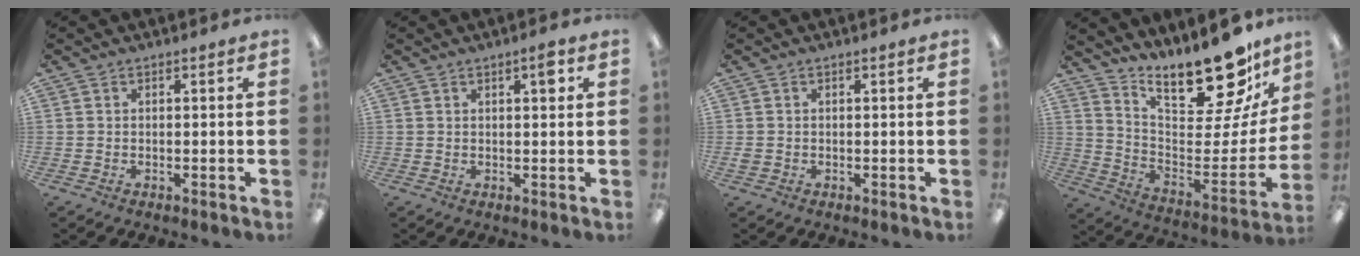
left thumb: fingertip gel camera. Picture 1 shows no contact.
{"total": 3.2, "force": [1.6, 0.8, 2.7], "torque": [-0.032, -0.005, 0.020]}
{"total": 0.9, "force": [0.0, 0.7, 0.6], "torque": [-0.011, 0.005, -0.001]}
{"total": 22.4, "force": [18.2, 7.3, 10.9], "torque": [-0.131, -0.146, 0.302]}